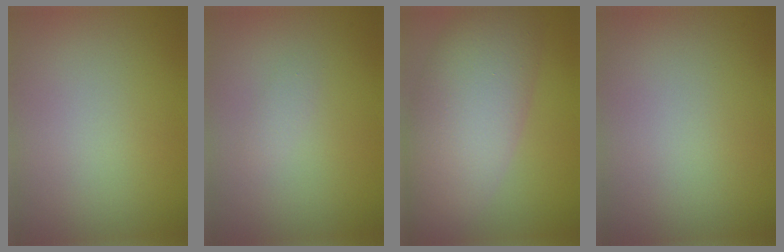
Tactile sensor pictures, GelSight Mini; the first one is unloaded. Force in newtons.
{"total": 0.7, "press": 0.7, "slide": 0.0}
{"total": 10.0, "press": 10.0, "slide": 0.6}
{"total": 0.0}